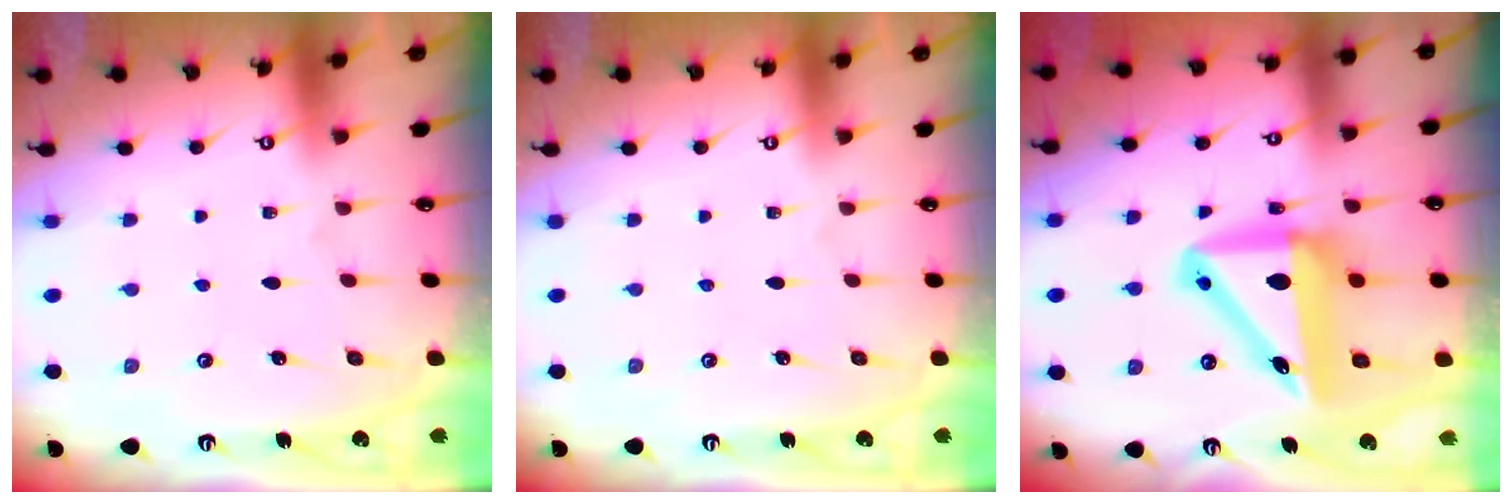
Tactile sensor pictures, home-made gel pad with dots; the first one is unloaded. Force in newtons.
{"total": 0.0}
{"total": 13.2, "press": 12.8, "slide": 3.2}